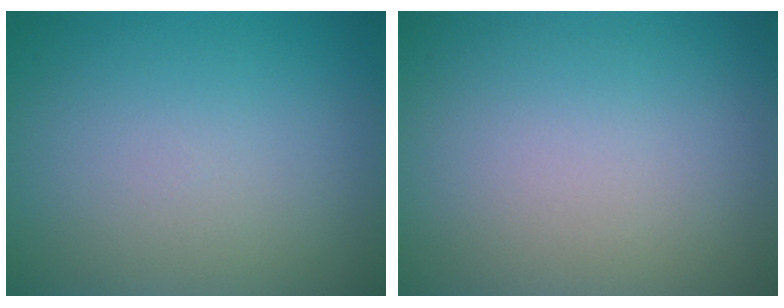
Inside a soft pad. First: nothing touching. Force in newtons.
{"total": 0.0}